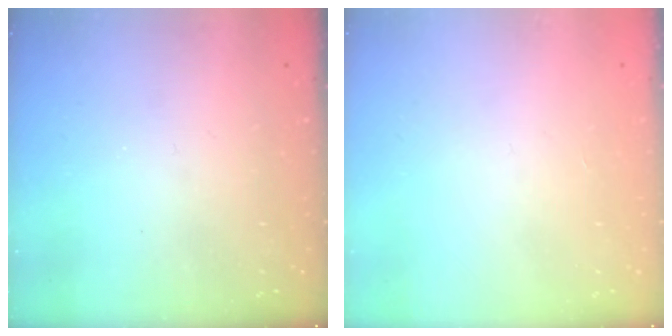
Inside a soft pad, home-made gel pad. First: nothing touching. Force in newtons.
{"total": 0.0}